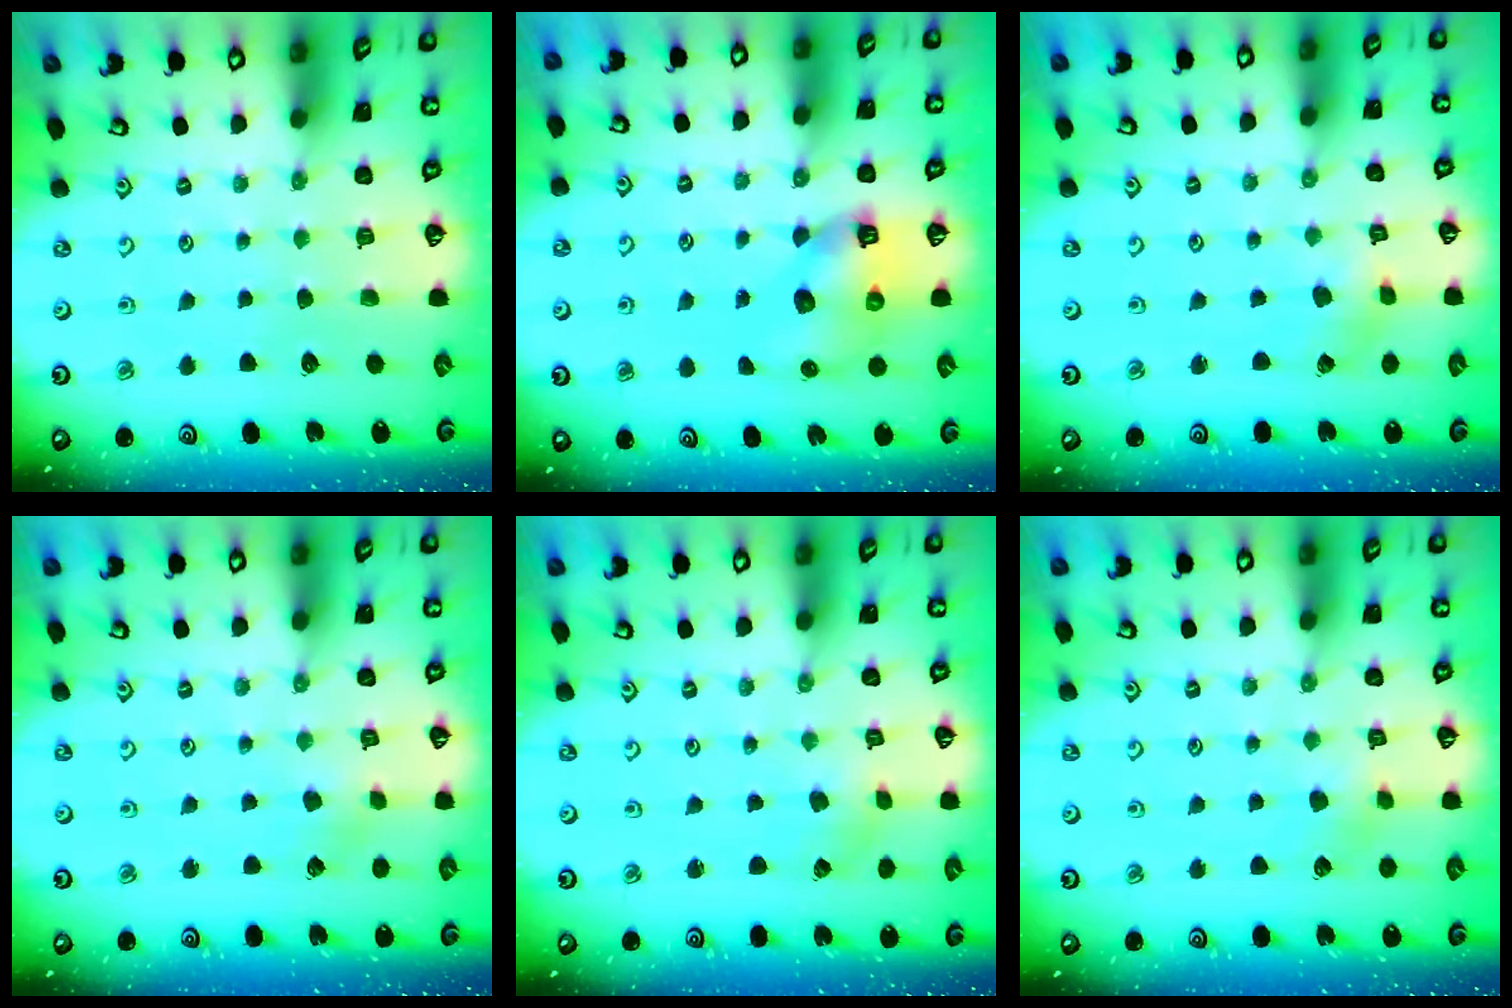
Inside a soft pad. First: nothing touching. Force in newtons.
{"total": 8.2, "press": 8.1, "slide": 1.0}
{"total": 1.3, "press": 1.2, "slide": 0.3}
{"total": 2.3, "press": 2.3, "slide": 0.3}
{"total": 0.0}
{"total": 3.7, "press": 3.7, "slide": 0.5}